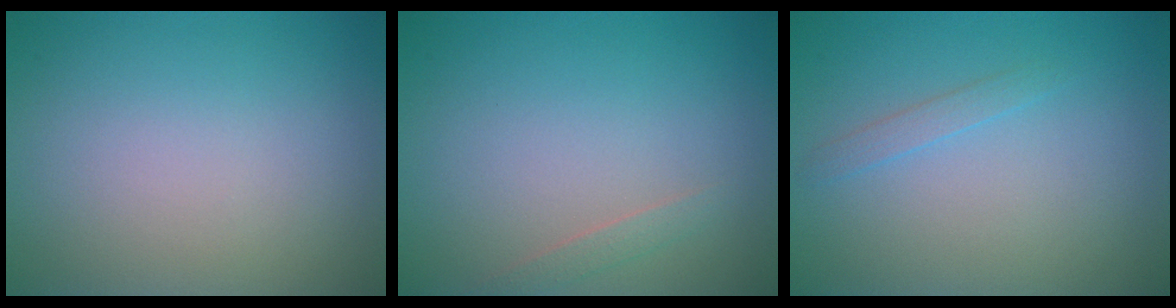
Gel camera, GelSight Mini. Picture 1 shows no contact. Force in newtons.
{"total": 0.9, "press": 0.9, "slide": 0.0}
{"total": 0.9, "press": 0.9, "slide": 0.1}